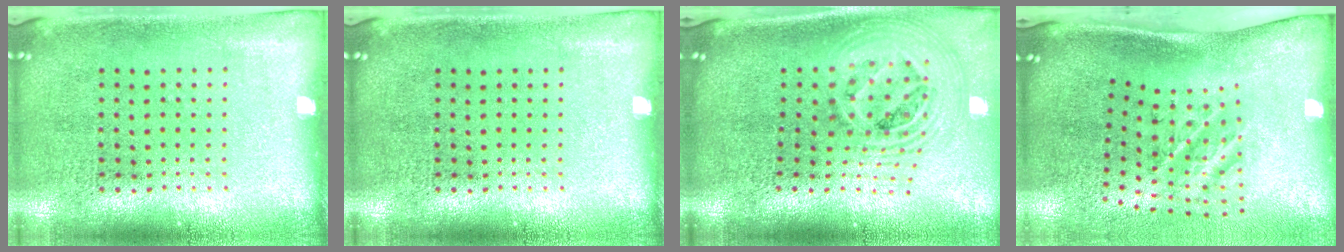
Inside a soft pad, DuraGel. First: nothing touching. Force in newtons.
{"total": 0.0}
{"total": 2.6, "press": 1.9, "slide": 1.8}
{"total": 2.3, "press": 1.3, "slide": 1.9}